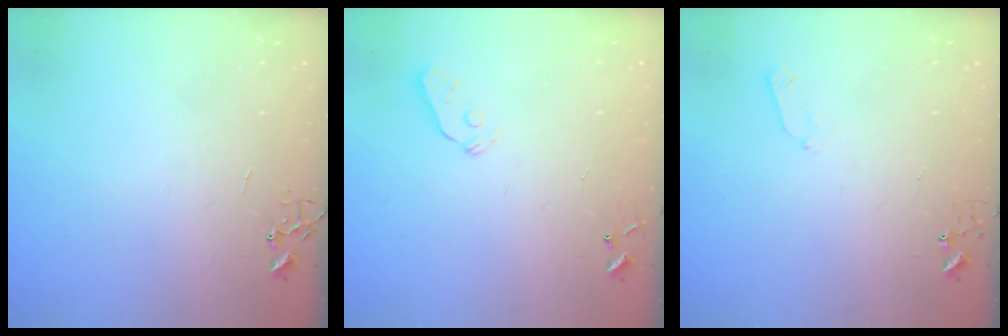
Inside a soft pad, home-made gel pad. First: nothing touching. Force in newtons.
{"total": 3.2, "press": 3.1, "slide": 0.6}
{"total": 3.4, "press": 3.4, "slide": 0.5}